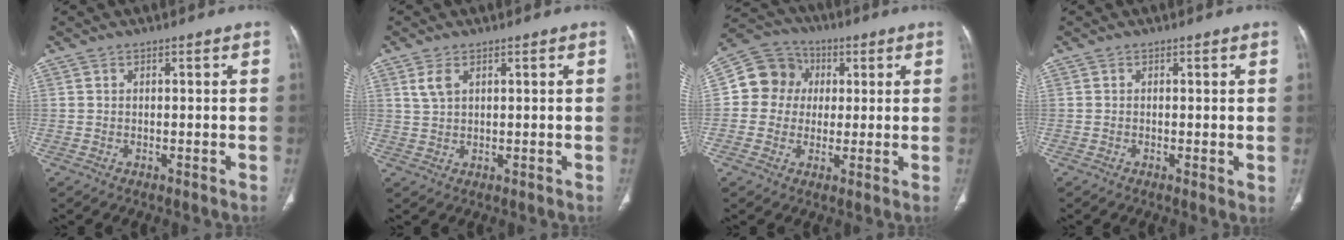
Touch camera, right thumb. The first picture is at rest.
{"total": 2.9, "force": [1.4, 1.5, 2.0], "torque": [-0.043, 0.003, 0.036]}
{"total": 10.0, "force": [1.3, 9.3, 3.6], "torque": [-0.042, 0.015, 0.010]}
{"total": 1.2, "force": [0.0, 0.4, 1.2], "torque": [-0.021, -0.007, -0.003]}